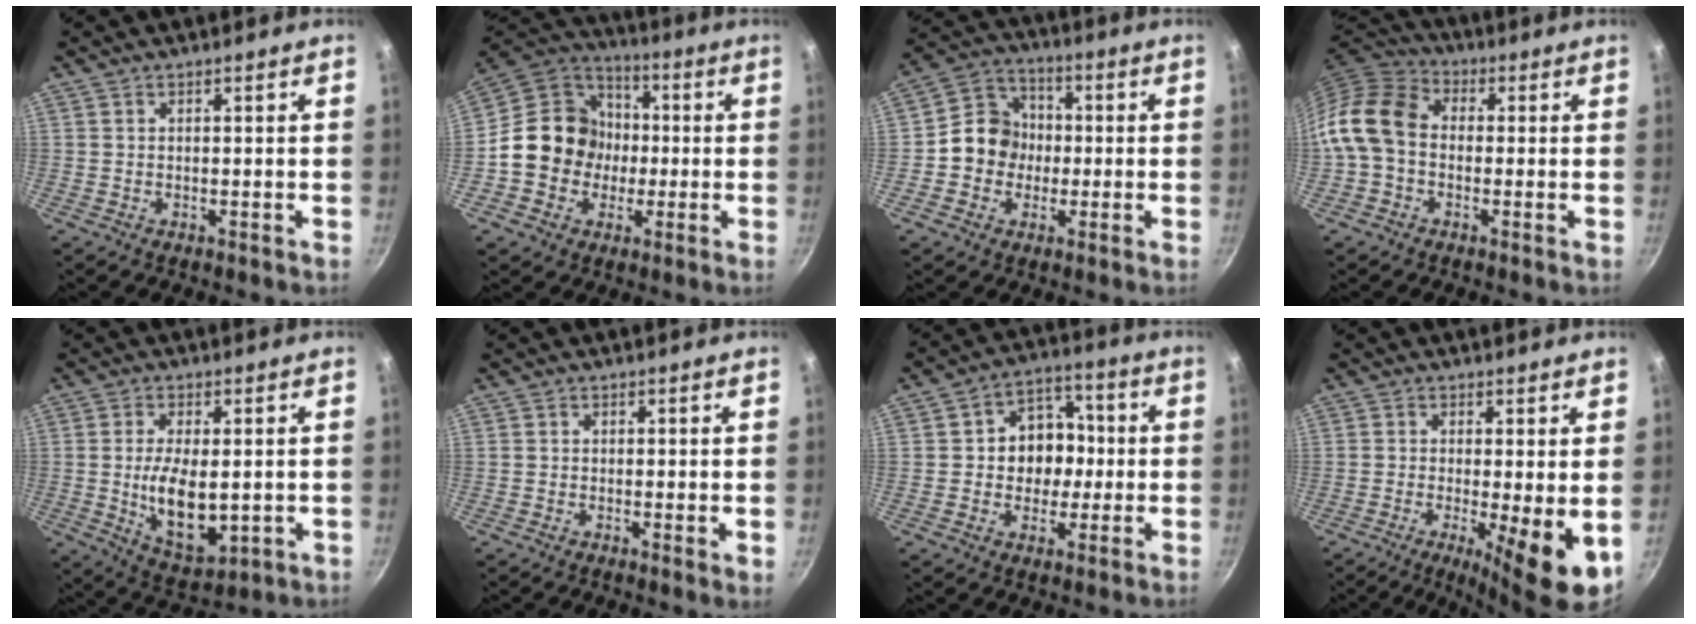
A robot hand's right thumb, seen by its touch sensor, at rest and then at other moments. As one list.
[{"total": 15.4, "force": [-1.5, 13.7, 6.8], "torque": [-0.081, 0.035, -0.038]}, {"total": 10.1, "force": [-1.0, 9.1, 4.3], "torque": [-0.033, 0.025, -0.037]}, {"total": 11.3, "force": [-0.8, 8.6, 7.3], "torque": [-0.122, 0.031, -0.038]}, {"total": 11.6, "force": [-0.3, 5.6, 10.1], "torque": [-0.173, -0.012, 0.010]}, {"total": 1.3, "force": [0.1, 0.2, 1.2], "torque": [-0.019, -0.008, -0.003]}, {"total": 10.7, "force": [0.0, 9.0, 5.9], "torque": [-0.036, 0.018, -0.010]}, {"total": 9.0, "force": [-1.5, 1.7, 8.7], "torque": [-0.130, -0.010, -0.020]}]